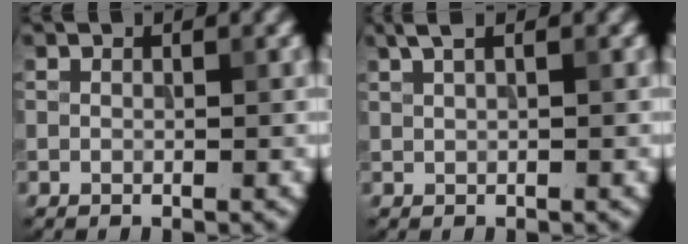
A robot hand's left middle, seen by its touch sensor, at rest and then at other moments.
{"total": 1.9, "force": [1.2, 0.6, 1.4], "torque": [-0.020, 0.000, 0.017]}